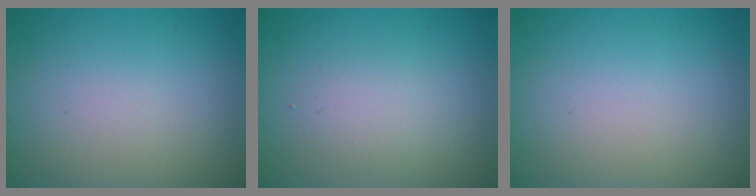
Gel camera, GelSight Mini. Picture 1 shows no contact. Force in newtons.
{"total": 1.9, "press": 1.9, "slide": 0.2}
{"total": 0.0}